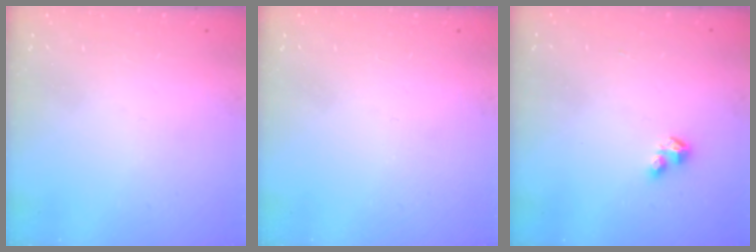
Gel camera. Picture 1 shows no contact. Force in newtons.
{"total": 0.0}
{"total": 2.9, "press": 2.8, "slide": 0.6}